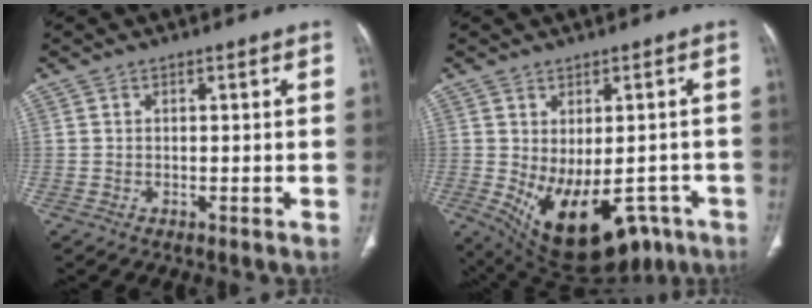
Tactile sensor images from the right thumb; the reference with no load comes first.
{"total": 18.5, "force": [-7.7, 10.2, 13.4], "torque": [-0.190, -0.003, -0.087]}